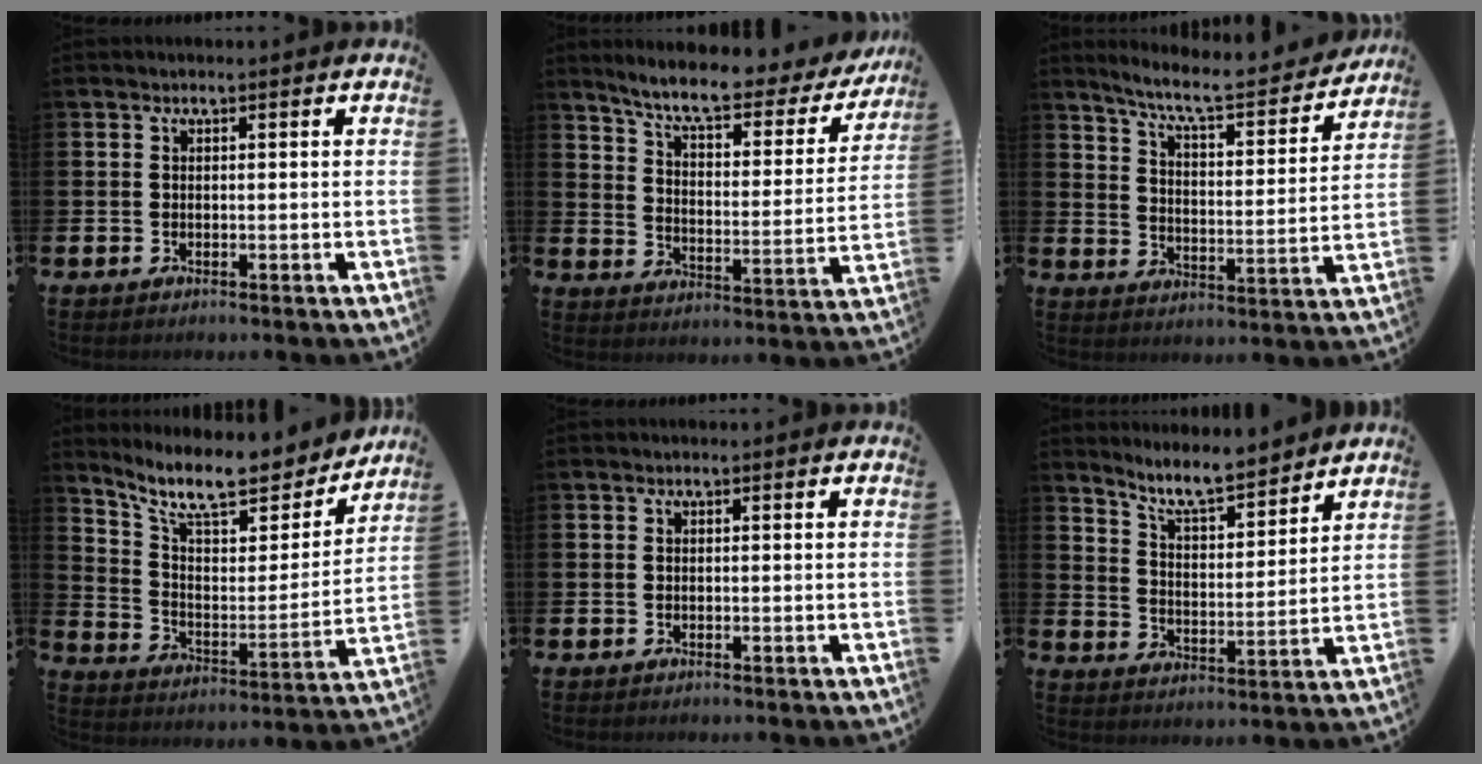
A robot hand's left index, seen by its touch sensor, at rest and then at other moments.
{"total": 8.0, "force": [6.9, 1.6, 3.8], "torque": [-0.101, -0.046, 0.113]}
{"total": 8.1, "force": [7.3, 1.0, 3.3], "torque": [-0.088, -0.048, 0.123]}
{"total": 10.8, "force": [9.4, 3.0, 4.5], "torque": [-0.118, -0.063, 0.161]}
{"total": 0.0}
{"total": 7.4, "force": [7.0, 1.1, 2.3], "torque": [-0.070, -0.046, 0.123]}